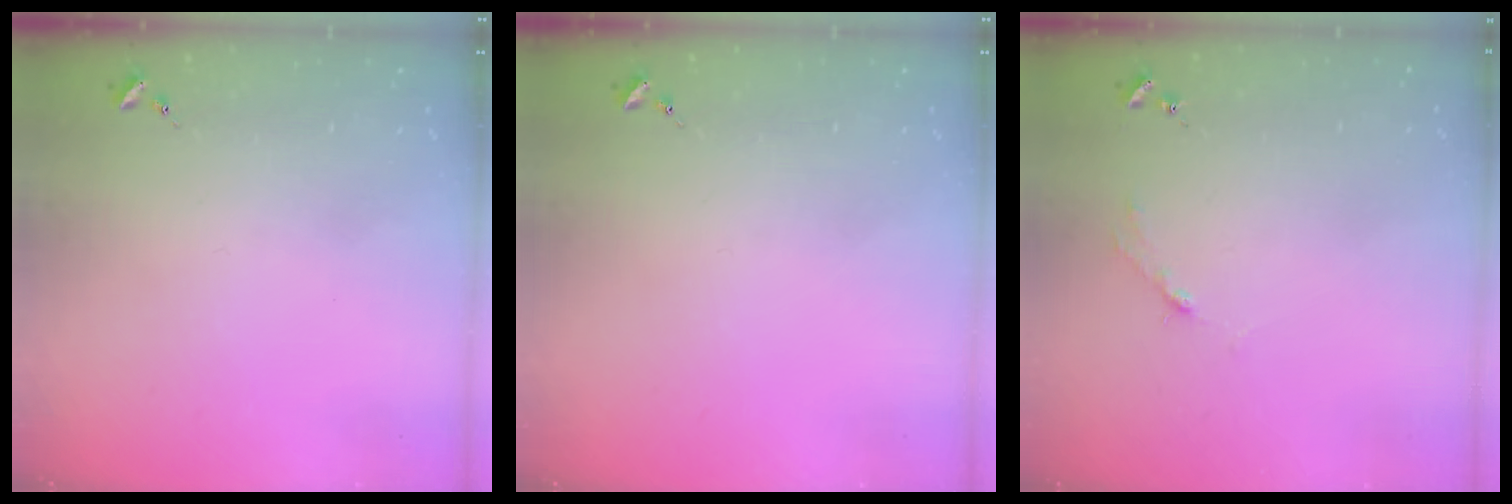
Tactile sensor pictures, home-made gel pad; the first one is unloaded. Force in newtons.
{"total": 0.0}
{"total": 2.7, "press": 2.7, "slide": 0.4}